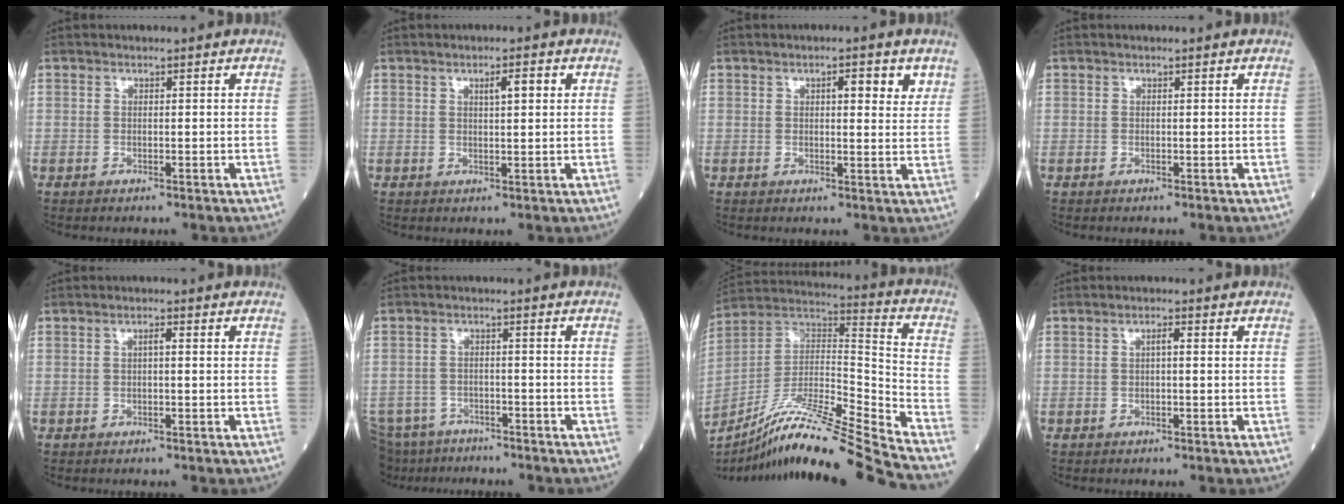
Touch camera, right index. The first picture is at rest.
{"total": 2.7, "force": [1.1, 0.4, 2.5], "torque": [-0.040, 0.003, 0.017]}
{"total": 4.2, "force": [2.1, 1.2, 3.4], "torque": [-0.044, 0.000, 0.026]}
{"total": 0.0}
{"total": 1.1, "force": [0.1, 0.2, 1.0], "torque": [-0.016, 0.003, 0.000]}
{"total": 10.5, "force": [-9.2, 4.0, 3.1], "torque": [-0.069, -0.015, -0.136]}
{"total": 22.9, "force": [-19.6, -2.0, 11.5], "torque": [-0.204, -0.014, -0.343]}
{"total": 1.2, "force": [0.1, 0.2, 1.2], "torque": [-0.020, 0.004, 0.001]}